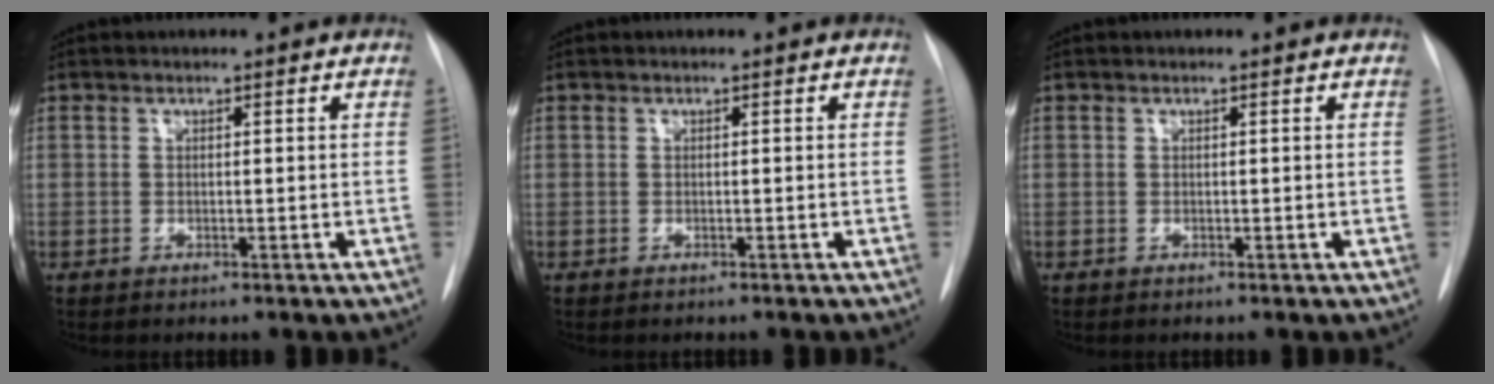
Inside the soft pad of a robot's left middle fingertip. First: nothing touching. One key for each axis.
{"total": 0.7, "fx": -0.6, "fy": 0.1, "fz": 0.3, "tx": -0.005, "ty": -0.001, "tz": -0.009}
{"total": 0.0}